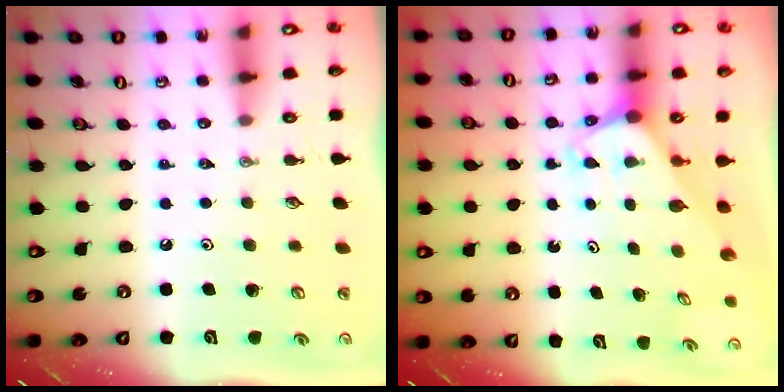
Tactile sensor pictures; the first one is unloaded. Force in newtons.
{"total": 1.9, "press": 1.9, "slide": 0.2}